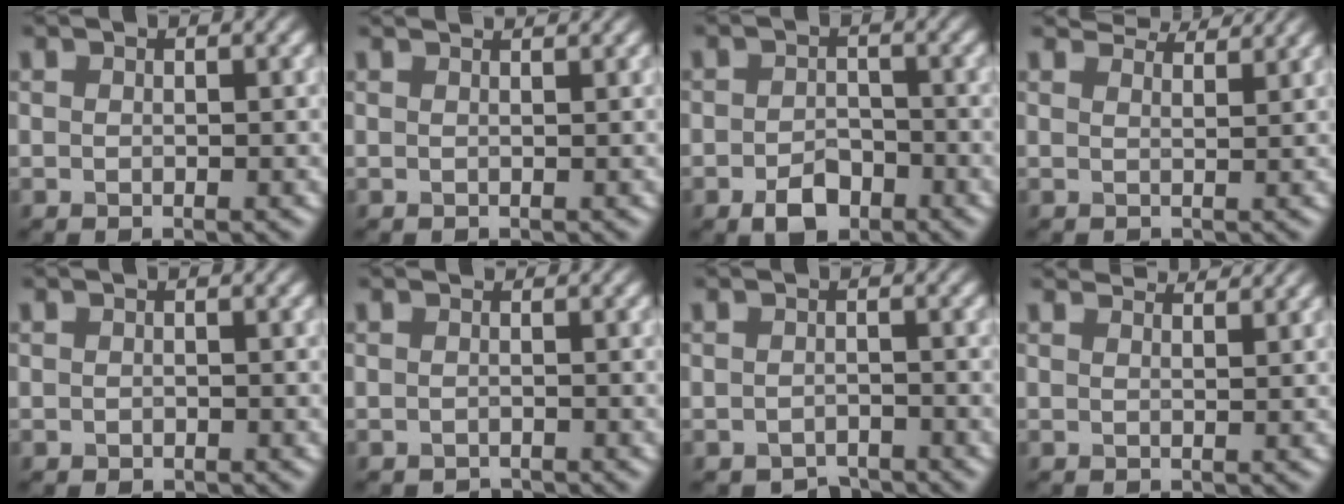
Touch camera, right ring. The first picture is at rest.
{"total": 1.9, "force": [1.7, 0.4, 0.6], "torque": [-0.005, 0.003, 0.017]}
{"total": 3.4, "force": [-2.0, 2.1, 1.7], "torque": [-0.028, -0.002, -0.040]}
{"total": 4.3, "force": [4.2, 0.6, 1.0], "torque": [-0.032, 0.008, 0.052]}
{"total": 0.6, "force": [-0.5, 0.3, 0.0], "torque": [0.000, -0.004, -0.007]}
{"total": 1.3, "force": [-1.2, 0.5, -0.3], "torque": [0.010, -0.006, -0.026]}
{"total": 2.0, "force": [-1.9, 0.6, 0.0], "torque": [0.005, -0.002, -0.031]}
{"total": 3.6, "force": [3.5, 0.5, 0.9], "torque": [-0.019, 0.010, 0.041]}